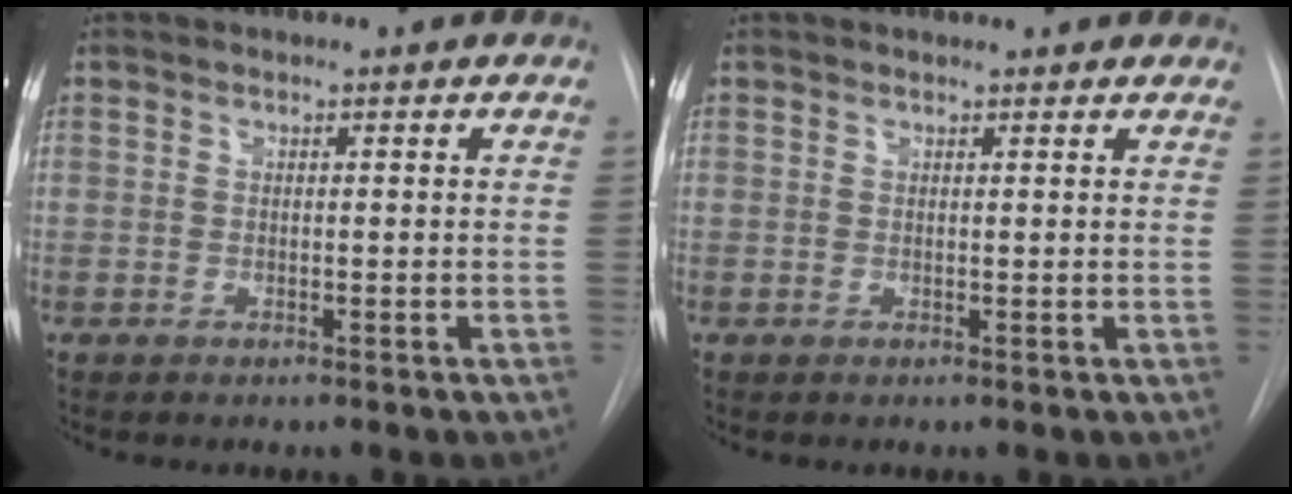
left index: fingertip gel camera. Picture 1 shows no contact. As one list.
[{"total": 4.3, "force": [3.9, 1.2, 1.3], "torque": [-0.015, 0.018, 0.040]}]